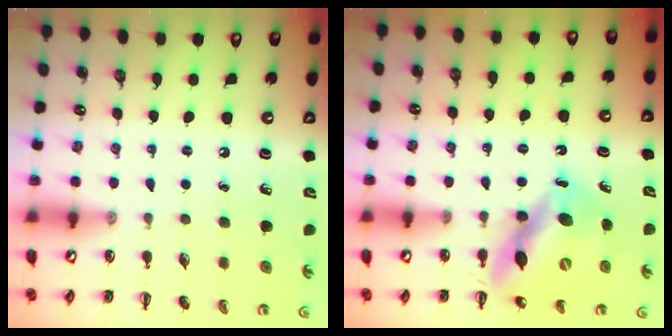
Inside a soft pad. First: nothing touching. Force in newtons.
{"total": 11.4, "press": 11.0, "slide": 3.0}